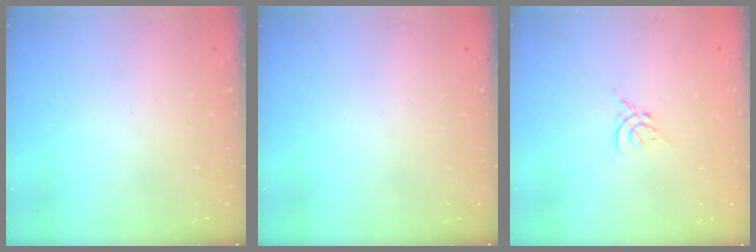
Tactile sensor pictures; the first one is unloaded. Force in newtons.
{"total": 0.0}
{"total": 1.6, "press": 1.5, "slide": 0.6}